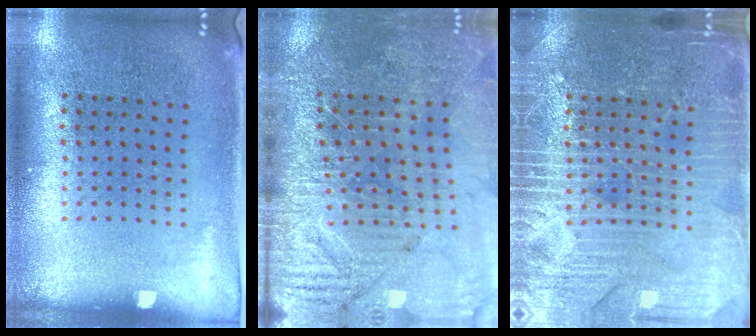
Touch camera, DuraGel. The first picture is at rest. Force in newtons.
{"total": 3.6, "press": 3.6, "slide": 0.5}
{"total": 6.4, "press": 6.4, "slide": 0.8}